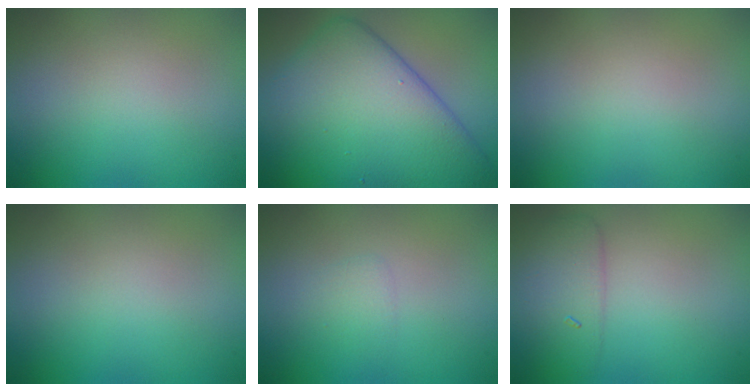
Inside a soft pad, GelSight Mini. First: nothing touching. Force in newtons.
{"total": 11.6, "press": 11.6, "slide": 0.3}
{"total": 0.0}
{"total": 0.0}
{"total": 0.9, "press": 0.9, "slide": 0.1}
{"total": 3.0, "press": 3.0, "slide": 0.2}